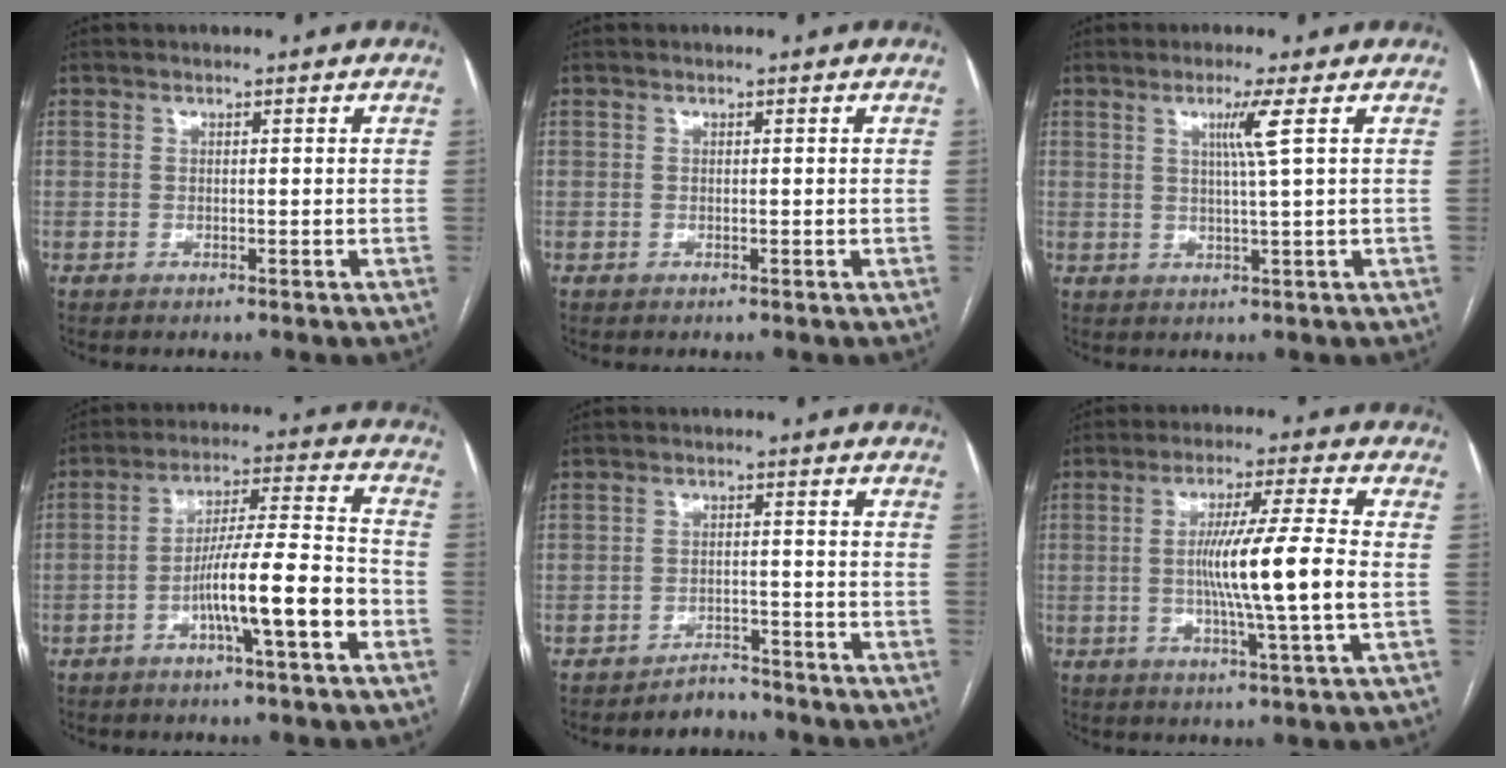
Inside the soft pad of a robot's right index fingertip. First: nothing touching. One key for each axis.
{"total": 0.0}
{"total": 3.8, "fx": 1.3, "fy": -1.3, "fz": 3.3, "tx": -0.064, "ty": -0.004, "tz": 0.026}
{"total": 12.2, "fx": -4.7, "fy": 0.5, "fz": 11.2, "tx": -0.191, "ty": 0.010, "tz": -0.077}
{"total": 3.0, "fx": -2.8, "fy": 0.9, "fz": -0.3, "tx": 0.006, "ty": -0.001, "tz": -0.042}
{"total": 11.8, "fx": -0.6, "fy": -1.1, "fz": 11.7, "tx": -0.206, "ty": -0.006, "tz": -0.015}